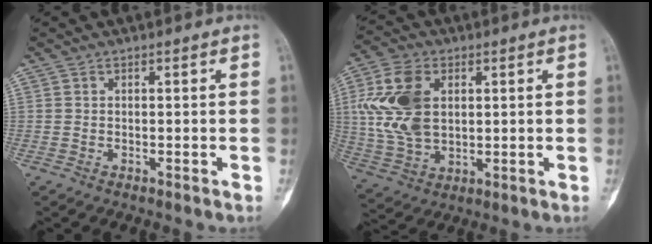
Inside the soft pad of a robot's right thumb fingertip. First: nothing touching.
{"total": 13.9, "force": [2.8, 9.1, 10.1], "torque": [-0.201, 0.000, 0.059]}